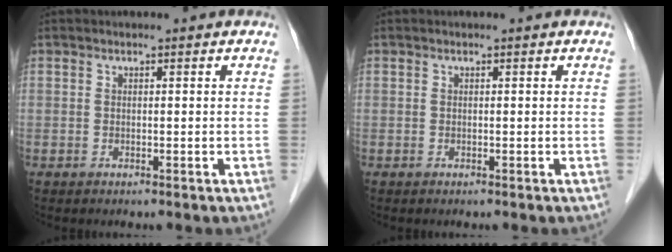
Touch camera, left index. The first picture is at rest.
{"total": 0.0}